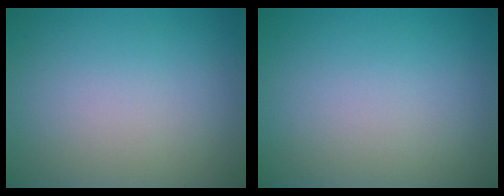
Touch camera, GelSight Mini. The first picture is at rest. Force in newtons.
{"total": 0.0}